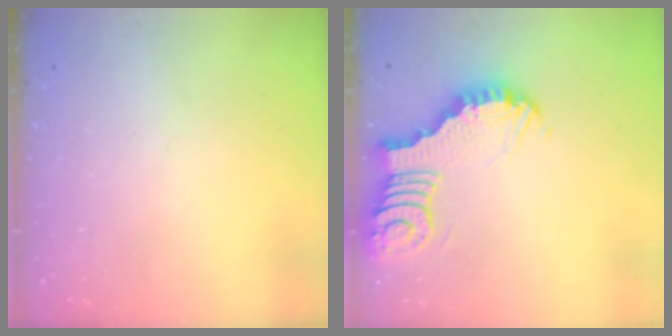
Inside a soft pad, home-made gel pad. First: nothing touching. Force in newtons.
{"total": 4.0, "press": 4.0, "slide": 0.3}